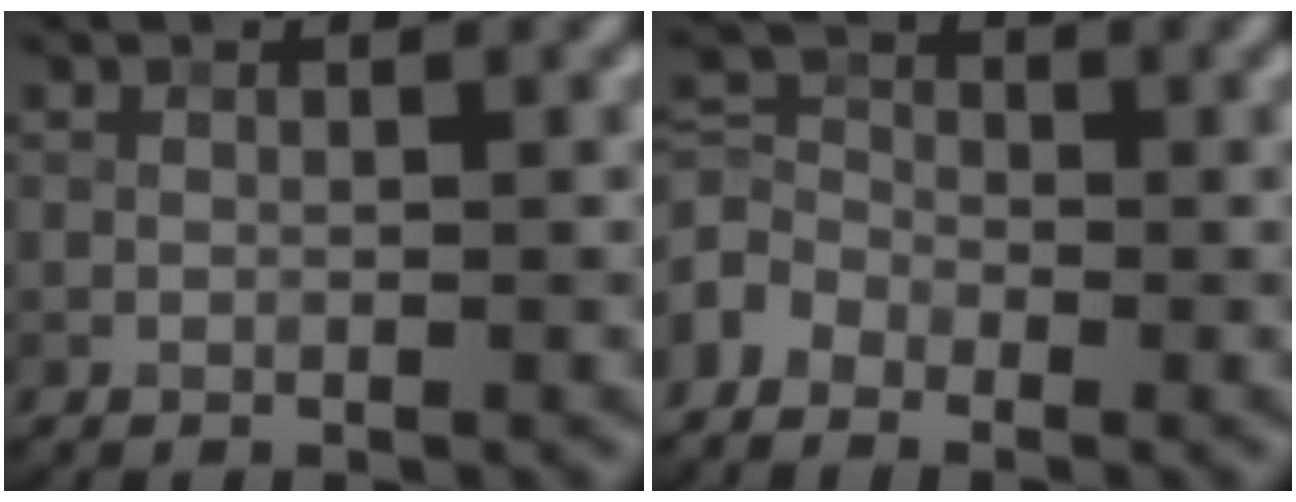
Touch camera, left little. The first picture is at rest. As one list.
[{"total": 2.9, "force": [-2.1, 1.8, 0.8], "torque": [-0.023, 0.005, -0.058]}]